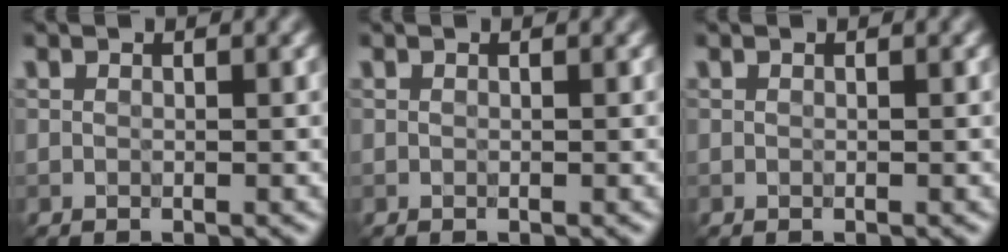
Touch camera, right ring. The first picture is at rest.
{"total": 0.0}
{"total": 0.0}